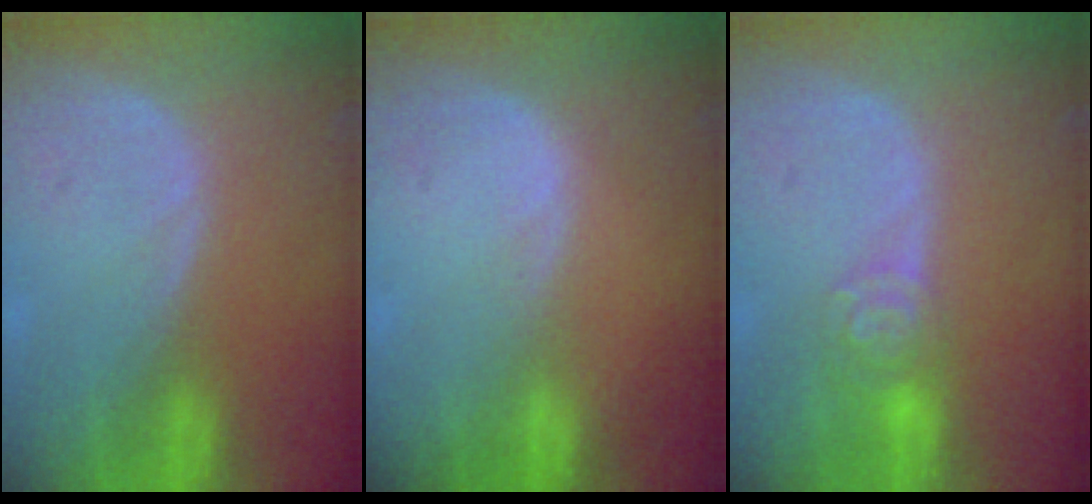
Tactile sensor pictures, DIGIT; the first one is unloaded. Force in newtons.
{"total": 0.6, "press": 0.6, "slide": 0.1}
{"total": 4.8, "press": 4.2, "slide": 2.3}